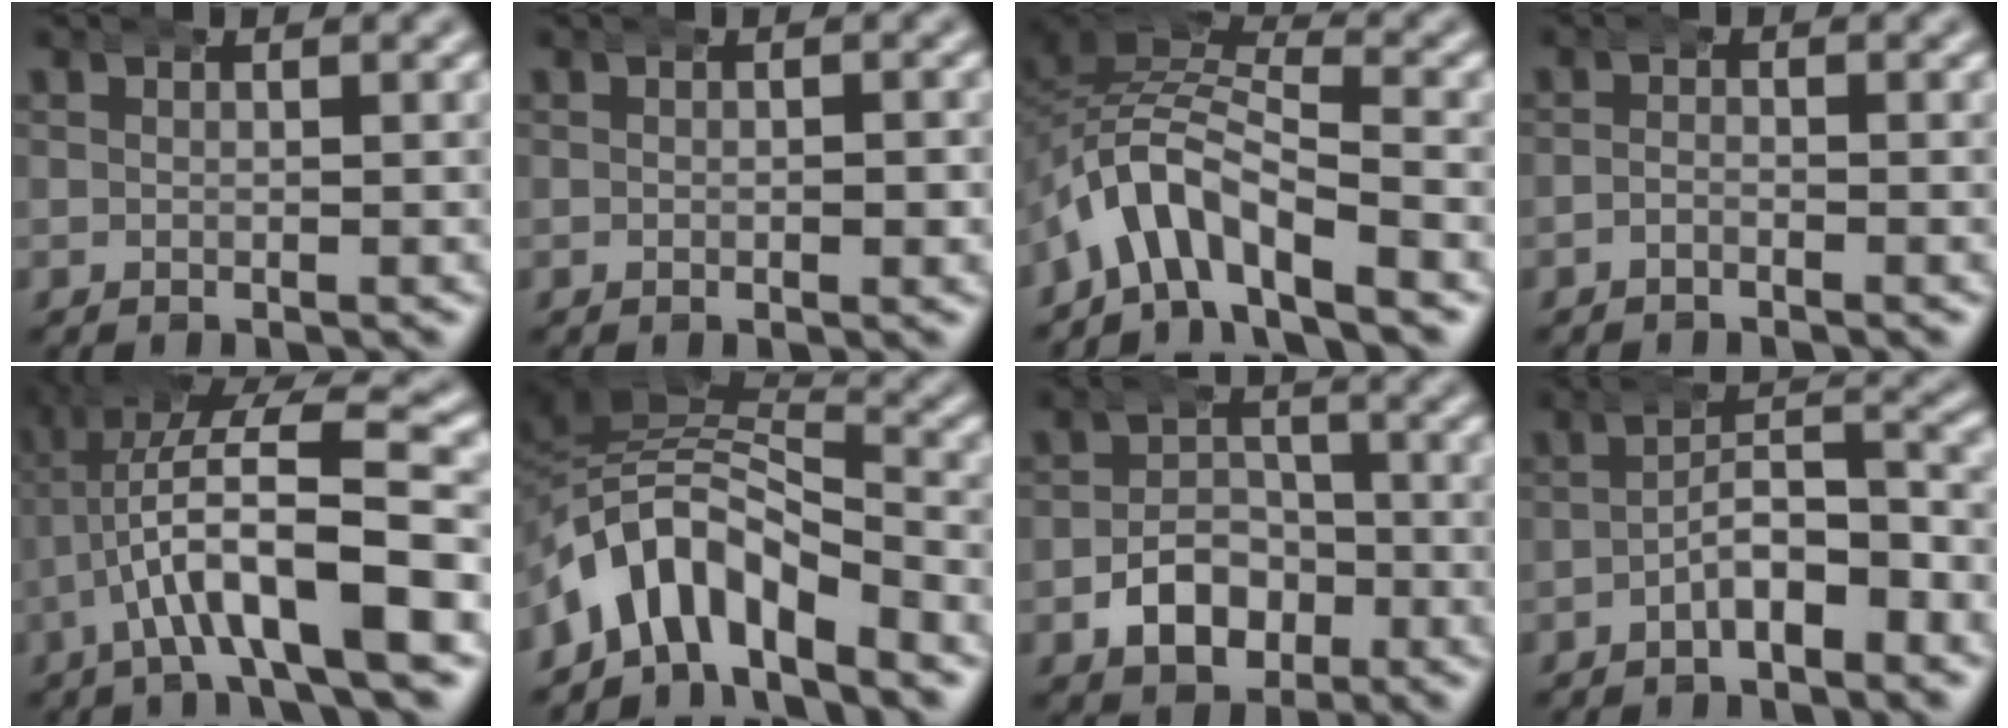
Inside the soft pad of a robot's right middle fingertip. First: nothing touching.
{"total": 0.7, "force": [-0.1, 0.4, 0.6], "torque": [-0.011, 0.000, -0.004]}
{"total": 6.5, "force": [-3.0, 4.6, 3.5], "torque": [-0.084, -0.010, -0.055]}
{"total": 1.3, "force": [-1.2, 0.1, 0.4], "torque": [-0.005, -0.005, -0.024]}
{"total": 8.9, "force": [-1.0, 3.3, 8.2], "torque": [-0.148, 0.000, -0.009]}
{"total": 8.7, "force": [-4.2, 6.2, 4.4], "torque": [-0.108, -0.023, -0.064]}
{"total": 4.8, "force": [-2.5, 3.6, 2.2], "torque": [-0.020, -0.003, -0.045]}
{"total": 4.6, "force": [-3.0, 1.9, 2.9], "torque": [-0.024, 0.000, -0.052]}